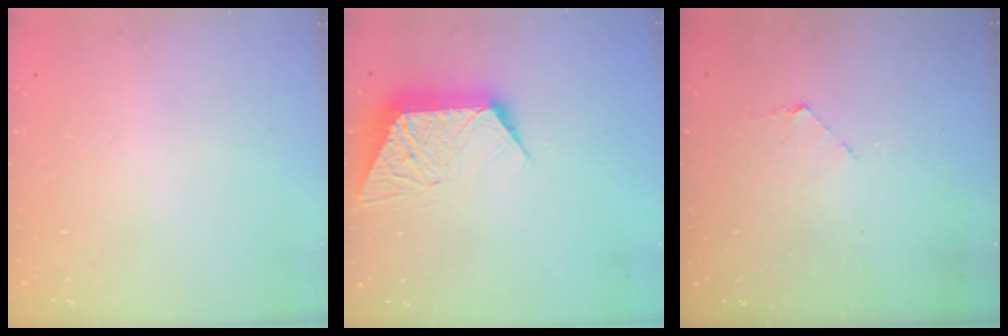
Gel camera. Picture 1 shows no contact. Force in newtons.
{"total": 11.3, "press": 11.3, "slide": 0.5}
{"total": 3.6, "press": 3.6, "slide": 0.3}